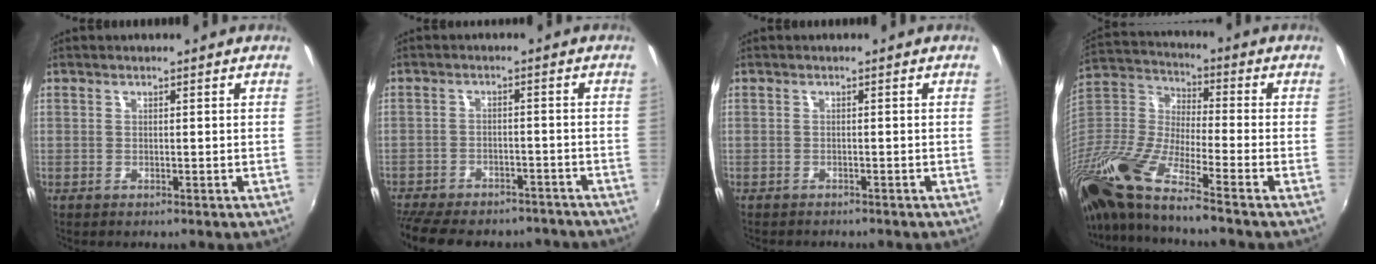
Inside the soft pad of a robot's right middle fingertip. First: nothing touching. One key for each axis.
{"total": 18.2, "fx": -15.3, "fy": 6.8, "fz": 7.2, "tx": -0.168, "ty": -0.009, "tz": -0.209}
{"total": 2.0, "fx": -1.9, "fy": 0.6, "fz": 0.4, "tx": -0.015, "ty": -0.012, "tz": -0.029}
{"total": 20.9, "fx": -15.4, "fy": 2.6, "fz": 13.8, "tx": -0.273, "ty": -0.043, "tz": -0.311}